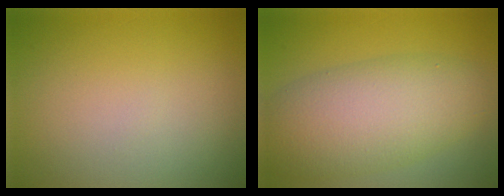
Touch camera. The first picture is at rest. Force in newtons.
{"total": 8.1, "press": 8.1, "slide": 0.2}